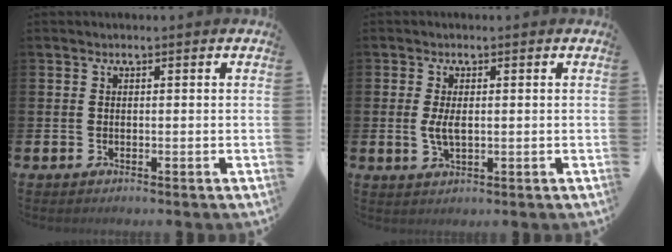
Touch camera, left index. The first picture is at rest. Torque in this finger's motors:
{"motor_torque": [0.92, -0.05, 0.43, 0.15]}